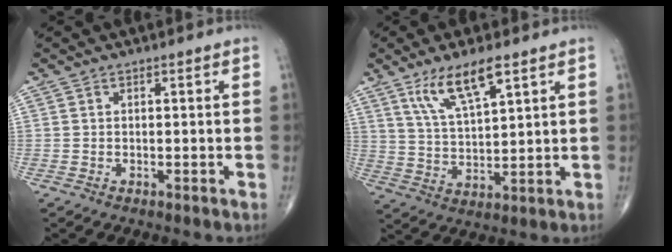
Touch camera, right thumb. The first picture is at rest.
{"total": 10.0, "force": [5.9, 2.9, 7.4], "torque": [-0.137, -0.027, 0.121]}